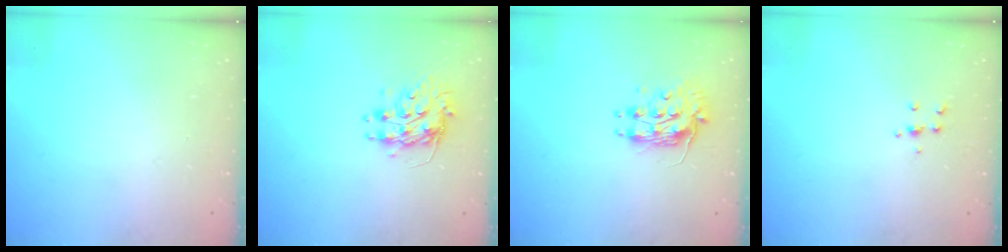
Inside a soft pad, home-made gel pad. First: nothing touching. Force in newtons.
{"total": 9.0, "press": 9.0, "slide": 0.5}
{"total": 9.1, "press": 9.1, "slide": 0.6}
{"total": 4.6, "press": 4.5, "slide": 0.7}